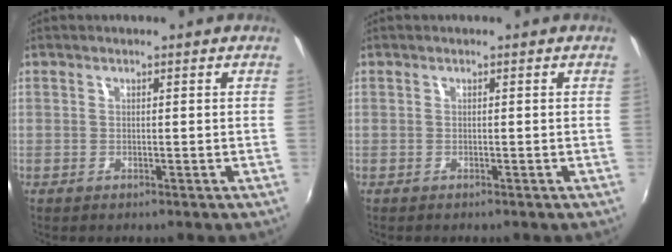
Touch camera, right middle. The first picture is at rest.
{"total": 0.0}